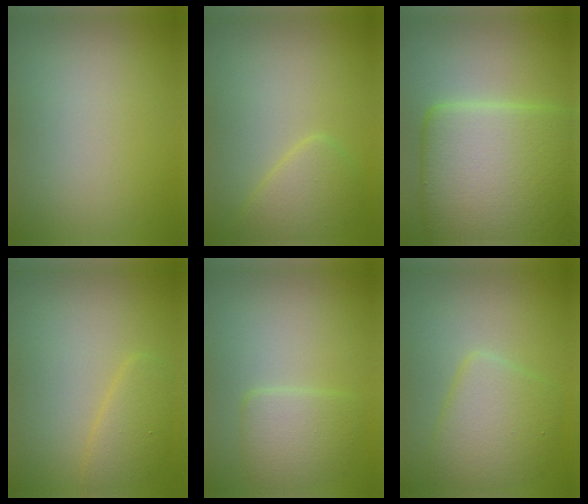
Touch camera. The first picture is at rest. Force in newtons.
{"total": 2.5, "press": 2.5, "slide": 0.1}
{"total": 12.5, "press": 12.5, "slide": 0.2}
{"total": 2.3, "press": 2.3, "slide": 0.2}
{"total": 2.8, "press": 2.8, "slide": 0.3}
{"total": 4.3, "press": 4.3, "slide": 0.2}